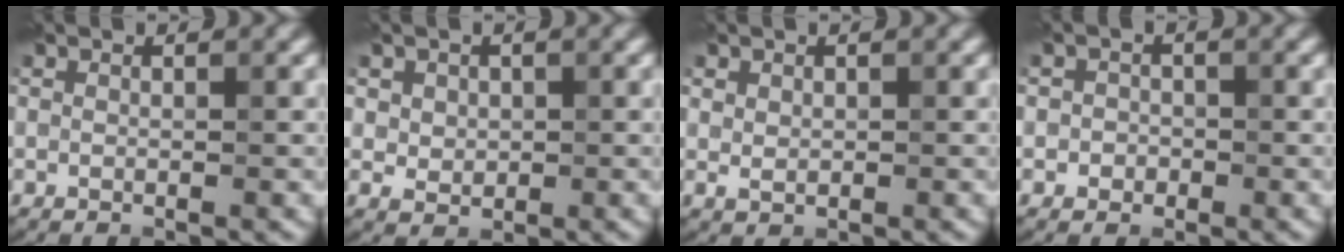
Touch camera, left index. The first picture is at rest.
{"total": 2.8, "force": [1.0, 2.3, 1.2], "torque": [-0.028, 0.001, 0.029]}
{"total": 1.2, "force": [0.5, 1.0, 0.6], "torque": [-0.008, -0.002, 0.012]}
{"total": 1.4, "force": [-0.3, 1.4, 0.3], "torque": [0.010, -0.002, -0.012]}